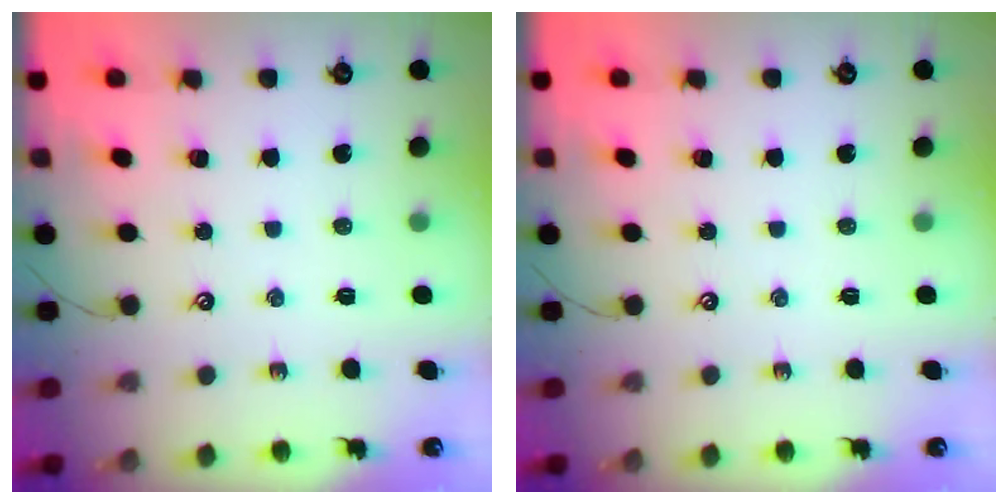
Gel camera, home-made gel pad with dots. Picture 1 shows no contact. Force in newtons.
{"total": 0.0}